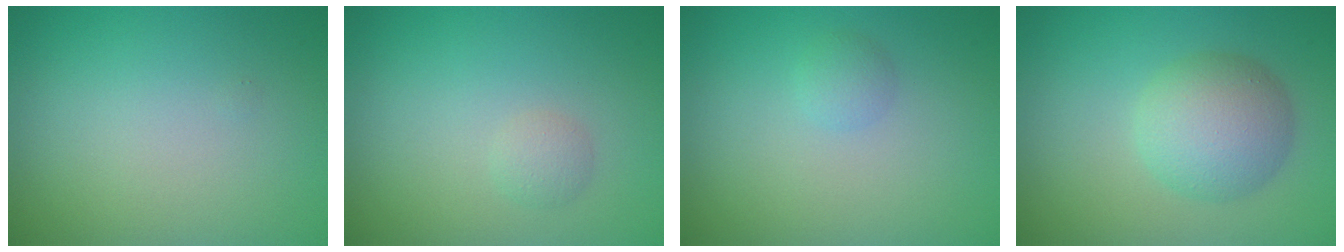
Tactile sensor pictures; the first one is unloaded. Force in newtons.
{"total": 1.1, "press": 1.1, "slide": 0.0}
{"total": 1.1, "press": 1.1, "slide": 0.1}
{"total": 5.1, "press": 5.1, "slide": 0.3}